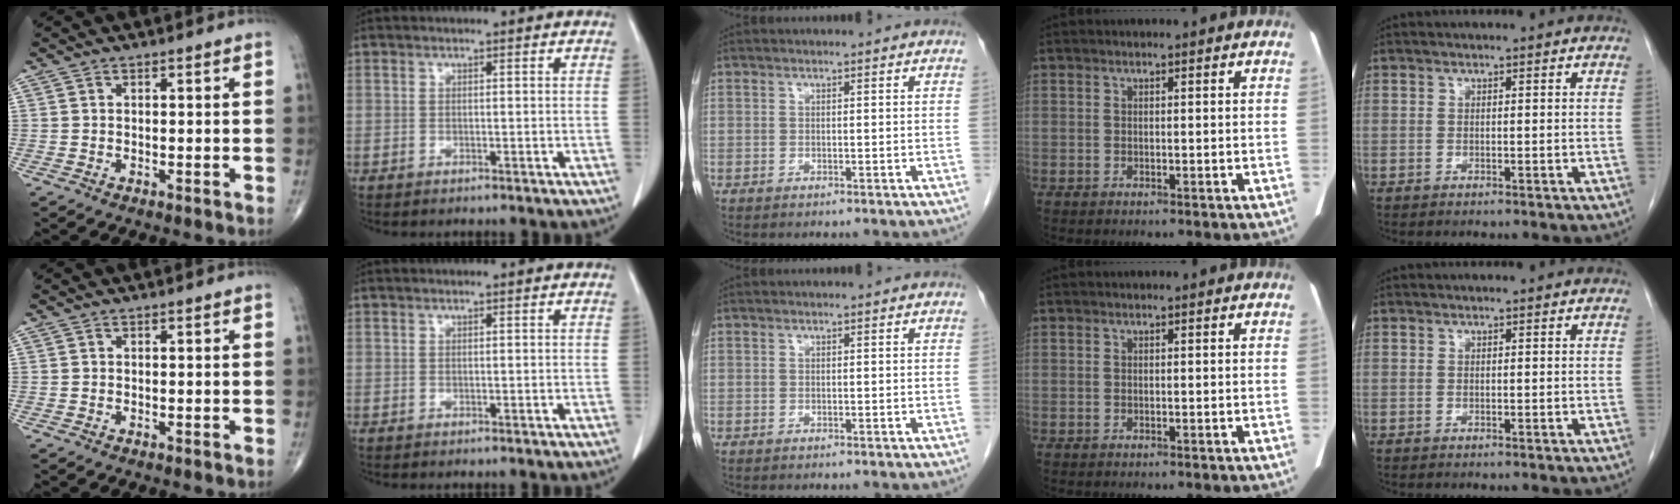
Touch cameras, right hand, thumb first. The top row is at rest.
{}